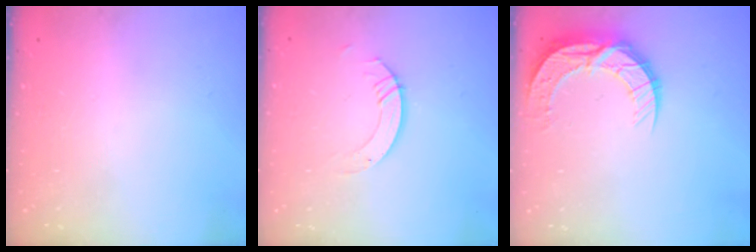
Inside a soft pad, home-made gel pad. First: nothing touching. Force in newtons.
{"total": 4.4, "press": 4.4, "slide": 0.0}
{"total": 10.6, "press": 10.6, "slide": 0.7}